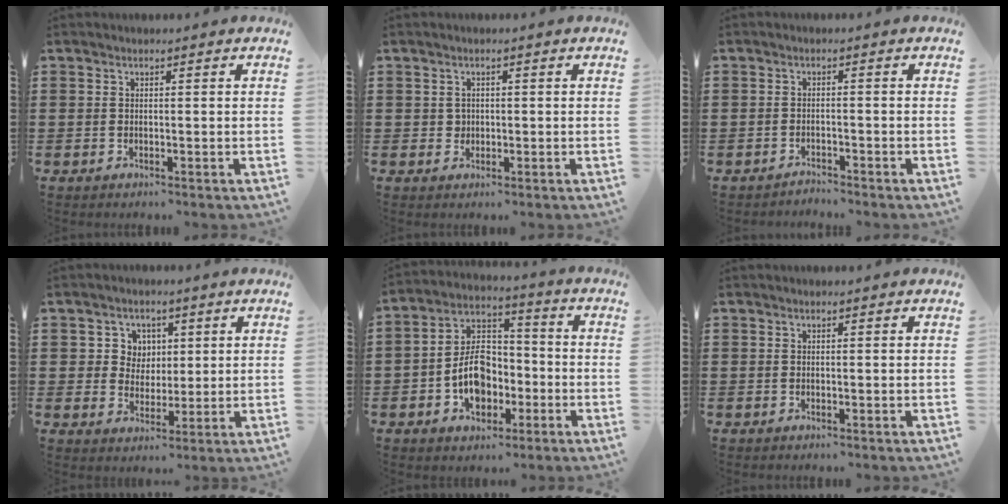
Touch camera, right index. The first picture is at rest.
{"total": 1.2, "force": [0.1, 1.1, 0.4], "torque": [-0.012, 0.004, 0.003]}
{"total": 1.7, "force": [-1.7, 0.0, -0.3], "torque": [-0.001, 0.002, -0.037]}
{"total": 4.8, "force": [1.5, 4.4, 1.0], "torque": [-0.043, 0.016, 0.025]}
{"total": 8.8, "force": [-2.8, 6.1, 5.8], "torque": [-0.123, 0.008, -0.055]}
{"total": 0.0}